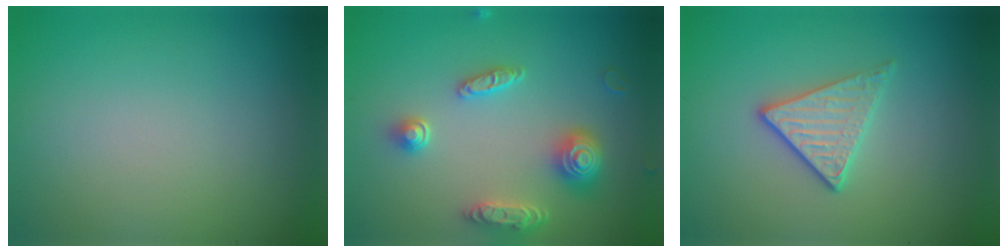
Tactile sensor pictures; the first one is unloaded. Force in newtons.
{"total": 4.7, "press": 4.2, "slide": 2.2}
{"total": 2.7, "press": 2.4, "slide": 1.2}